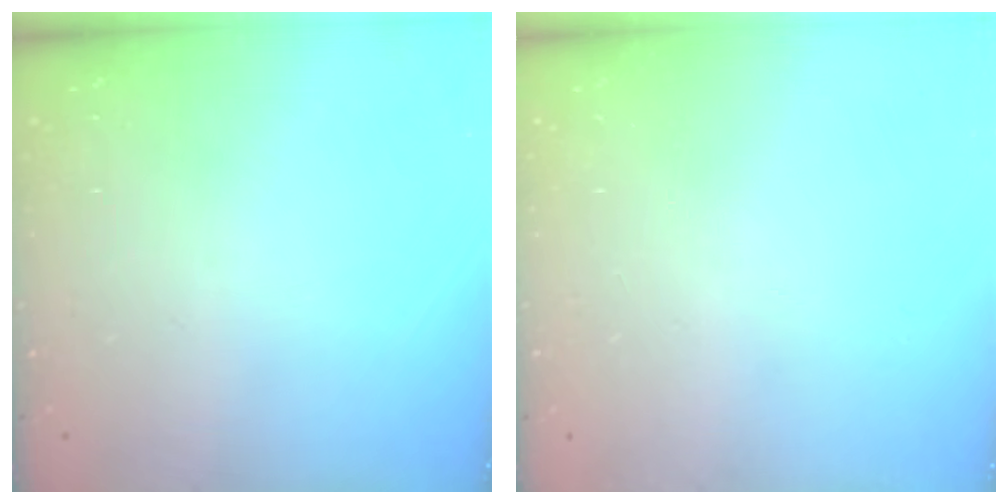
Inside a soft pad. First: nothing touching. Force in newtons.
{"total": 0.0}